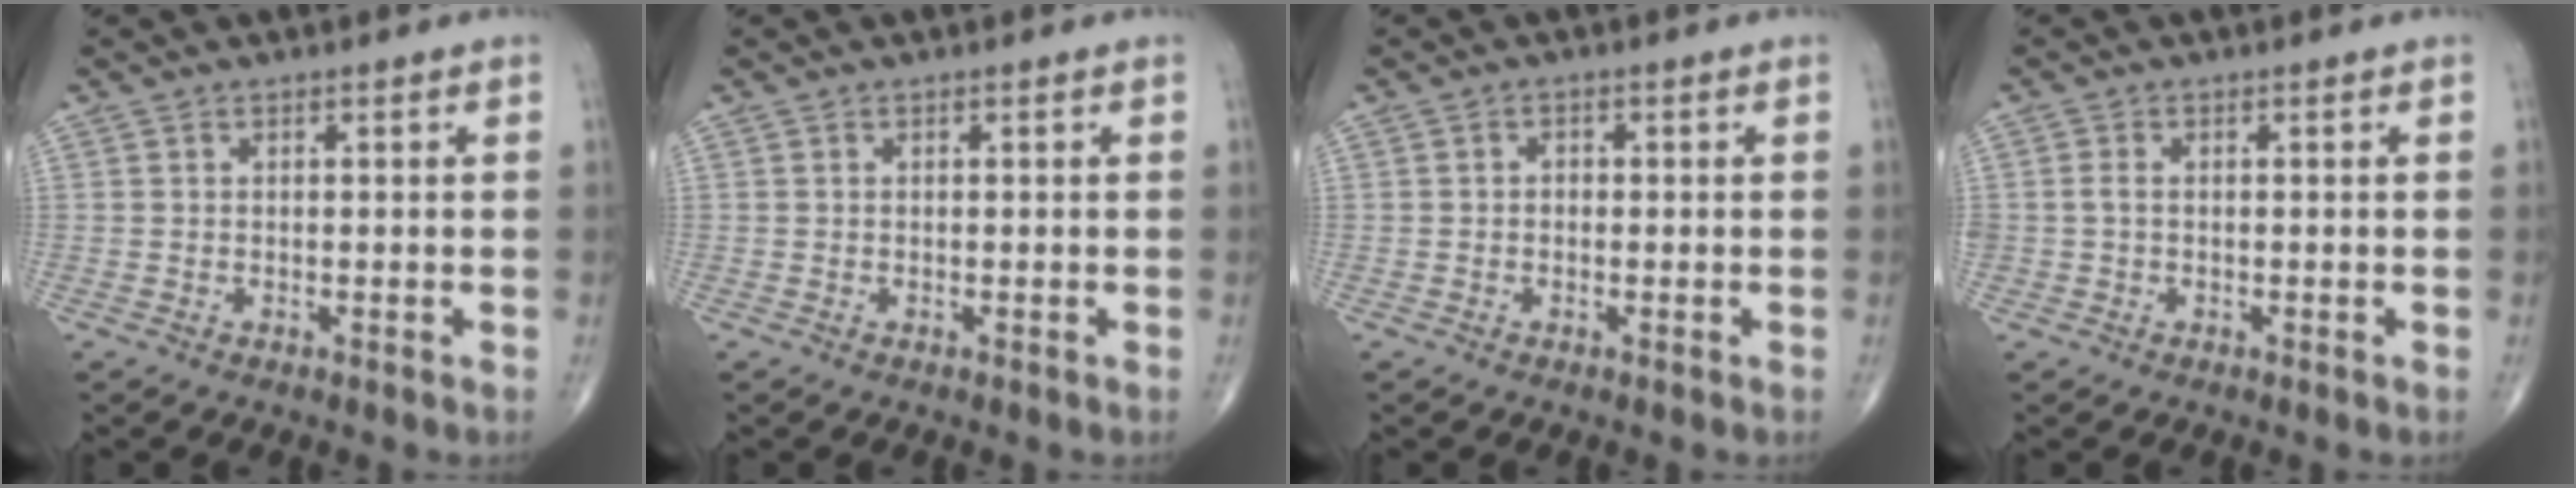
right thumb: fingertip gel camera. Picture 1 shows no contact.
{"total": 0.0}
{"total": 1.2, "force": [-0.1, 0.9, 0.7], "torque": [-0.003, 0.007, -0.005]}
{"total": 1.3, "force": [0.0, 1.0, 0.9], "torque": [-0.016, 0.002, 0.000]}